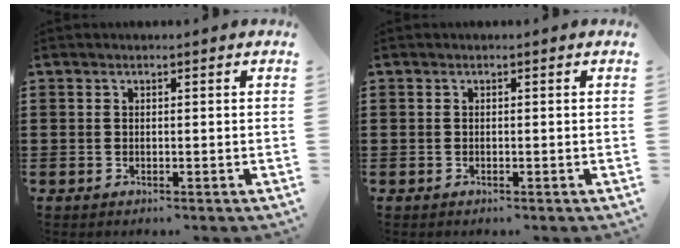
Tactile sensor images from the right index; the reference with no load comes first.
{"total": 0.0}